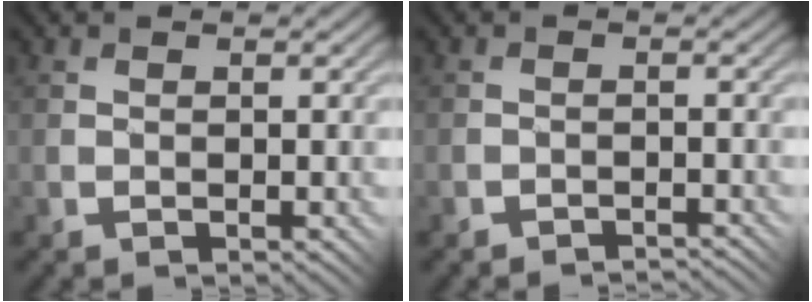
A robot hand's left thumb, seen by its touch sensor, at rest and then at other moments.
{"total": 1.4, "force": [-1.1, -0.6, -0.7], "torque": [0.015, 0.012, -0.027]}